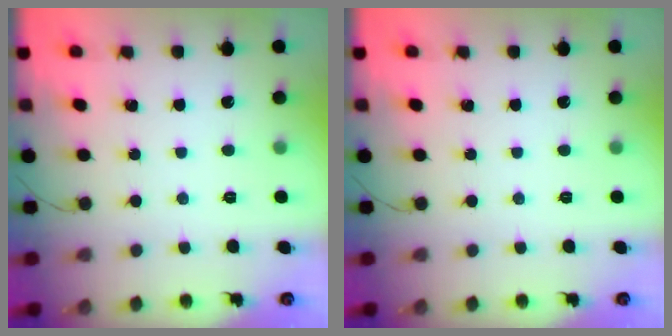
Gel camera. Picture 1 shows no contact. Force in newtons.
{"total": 0.0}